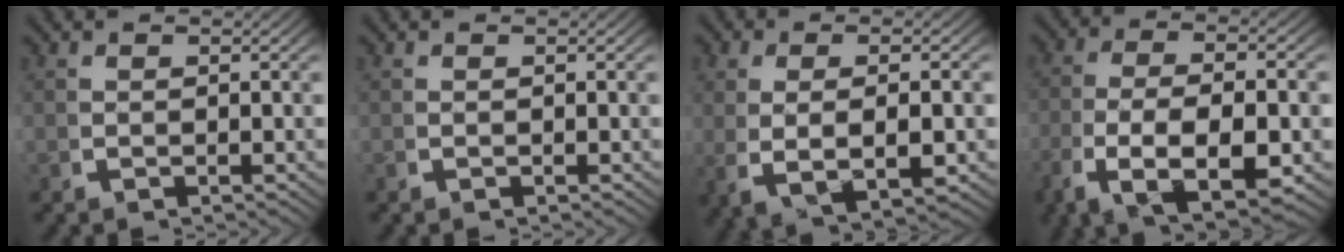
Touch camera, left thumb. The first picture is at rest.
{"total": 0.0}
{"total": 5.7, "force": [-0.7, 2.6, 5.1], "torque": [-0.110, -0.013, 0.003]}
{"total": 9.8, "force": [-2.8, 4.9, 8.0], "torque": [-0.172, -0.041, -0.027]}